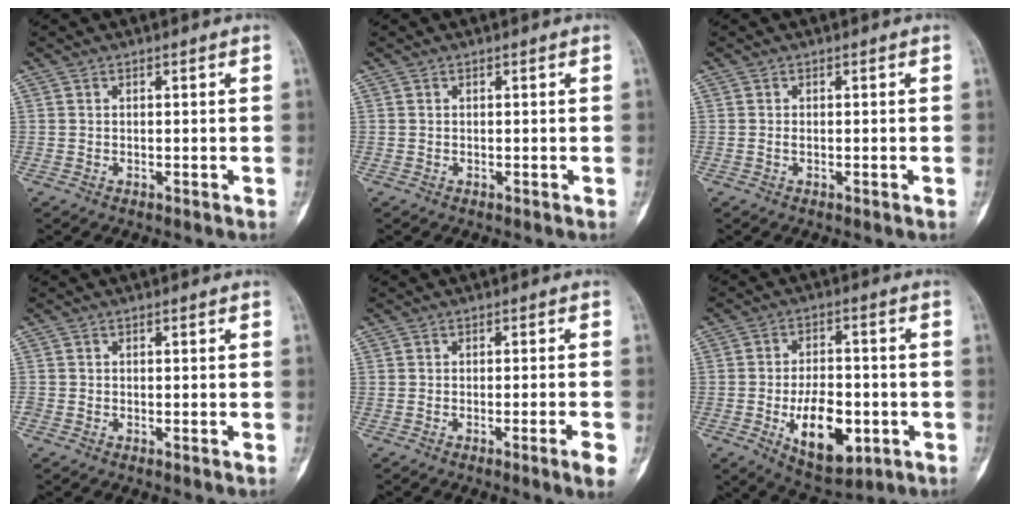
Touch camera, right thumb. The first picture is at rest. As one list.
[{"total": 0.0}, {"total": 0.7, "force": [-0.1, 0.1, 0.7], "torque": [-0.011, 0.000, -0.001]}, {"total": 0.8, "force": [-0.5, 0.3, 0.6], "torque": [-0.008, -0.001, -0.013]}, {"total": 4.0, "force": [-1.9, -0.2, 3.6], "torque": [-0.055, 0.002, -0.028]}, {"total": 13.6, "force": [-4.0, 7.3, 10.8], "torque": [-0.146, 0.013, -0.052]}]